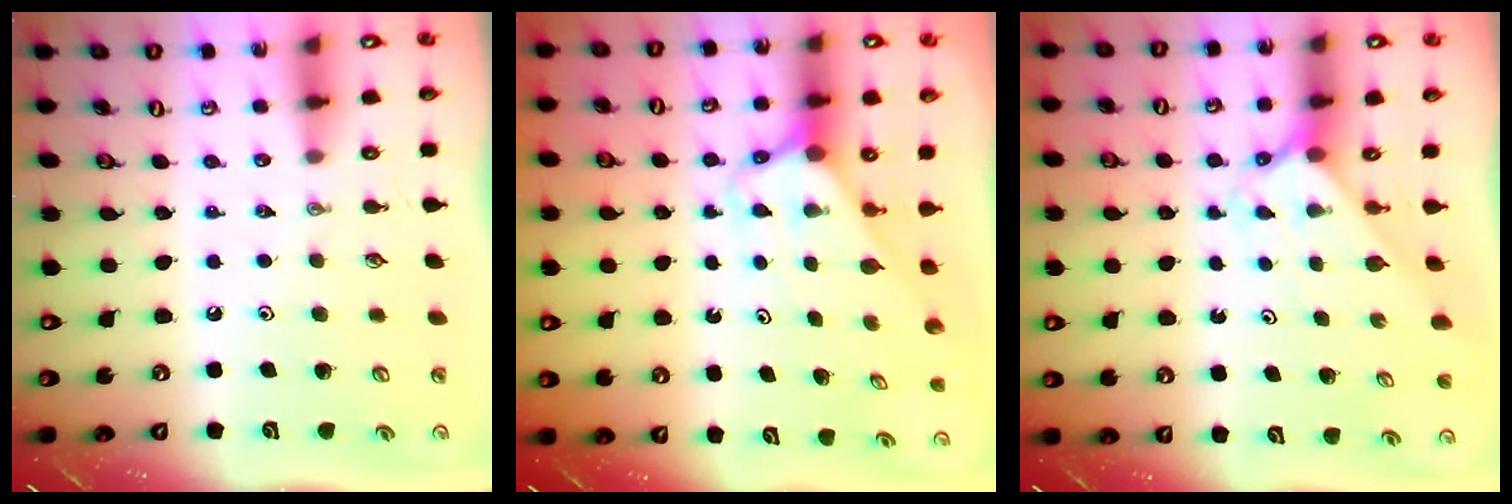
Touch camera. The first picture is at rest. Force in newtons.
{"total": 2.6, "press": 2.6, "slide": 0.1}
{"total": 2.3, "press": 2.3, "slide": 0.2}